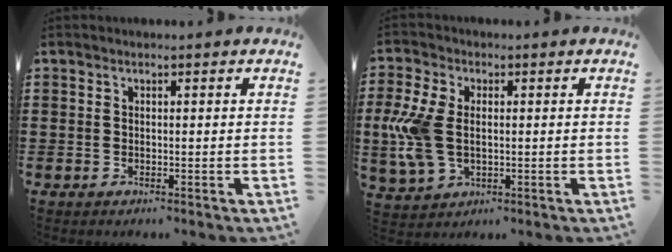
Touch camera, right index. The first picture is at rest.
{"total": 8.5, "force": [-0.2, 5.2, 6.6], "torque": [-0.181, -0.003, -0.013]}